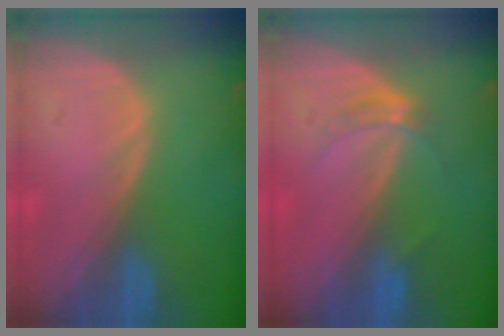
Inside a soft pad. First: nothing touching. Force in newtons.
{"total": 2.8, "press": 2.5, "slide": 1.3}